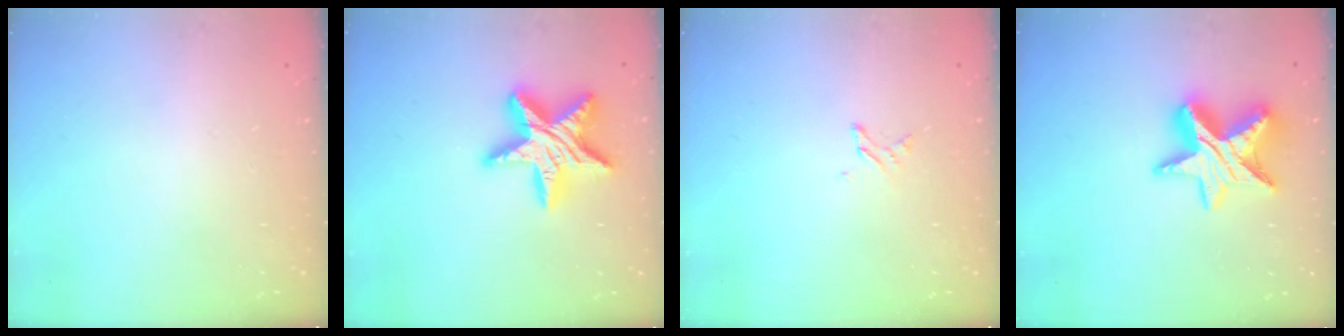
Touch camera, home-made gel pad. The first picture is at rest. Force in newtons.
{"total": 18.7, "press": 18.6, "slide": 1.3}
{"total": 2.2, "press": 2.2, "slide": 0.3}
{"total": 14.7, "press": 14.6, "slide": 0.9}